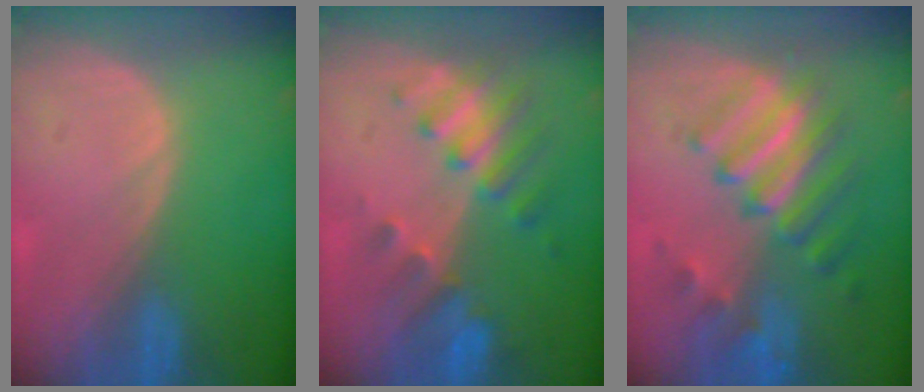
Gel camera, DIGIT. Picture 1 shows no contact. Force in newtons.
{"total": 7.8, "press": 6.9, "slide": 3.7}
{"total": 9.6, "press": 8.3, "slide": 4.7}